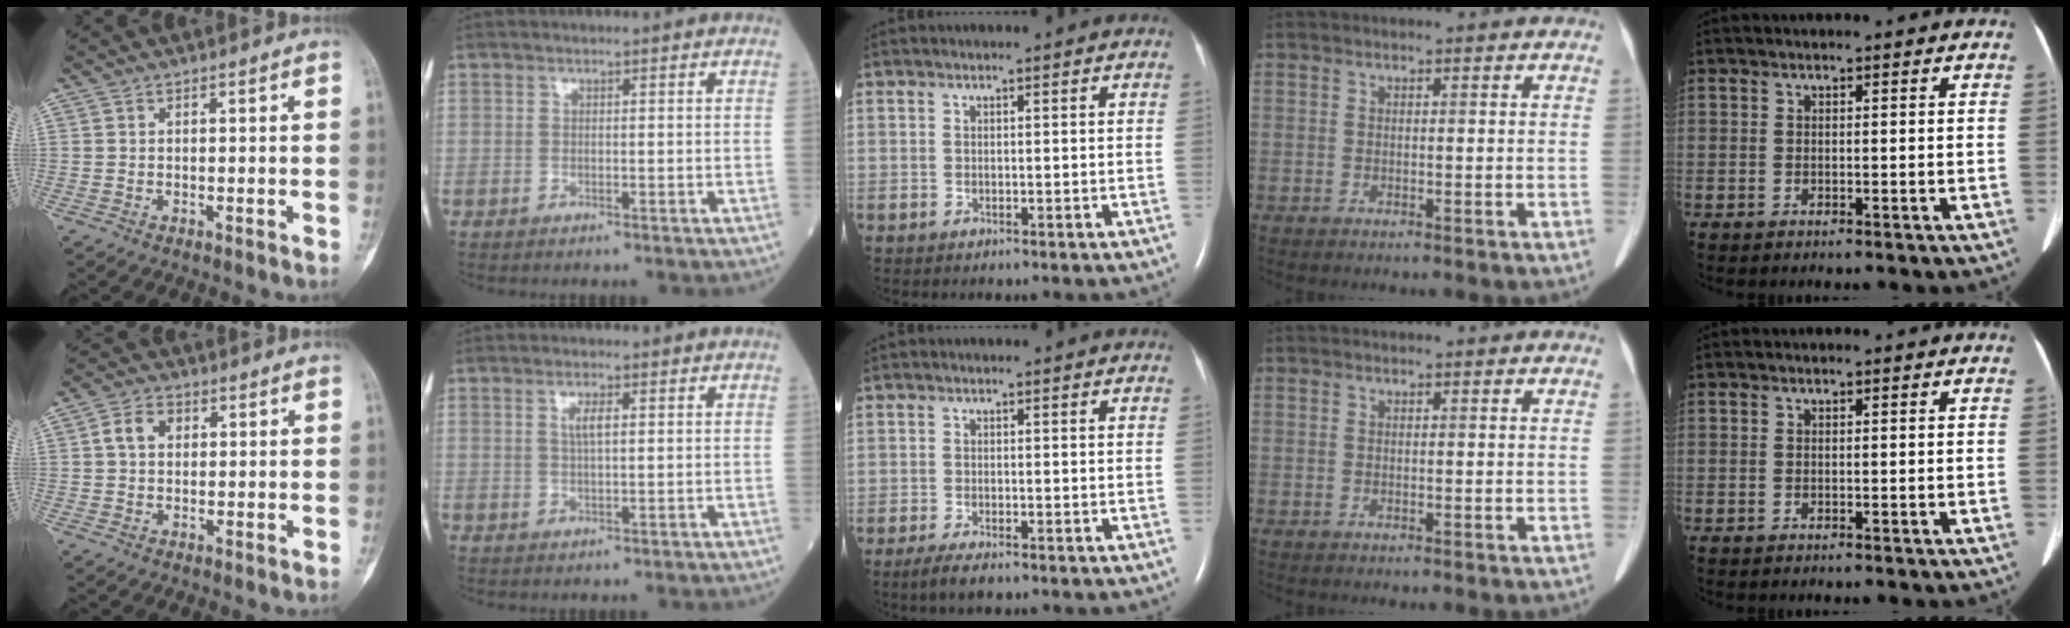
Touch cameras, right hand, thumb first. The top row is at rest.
{"thumb": {"total": 4.1, "force": [0.8, 3.0, 2.6], "torque": [-0.043, 0.011, 0.011]}, "index": {"total": 2.4, "force": [0.8, 0.4, 2.3], "torque": [-0.046, 0.001, 0.014]}, "middle": {"total": 3.1, "force": [-2.2, 0.6, 2.1], "torque": [-0.047, -0.008, -0.039]}}